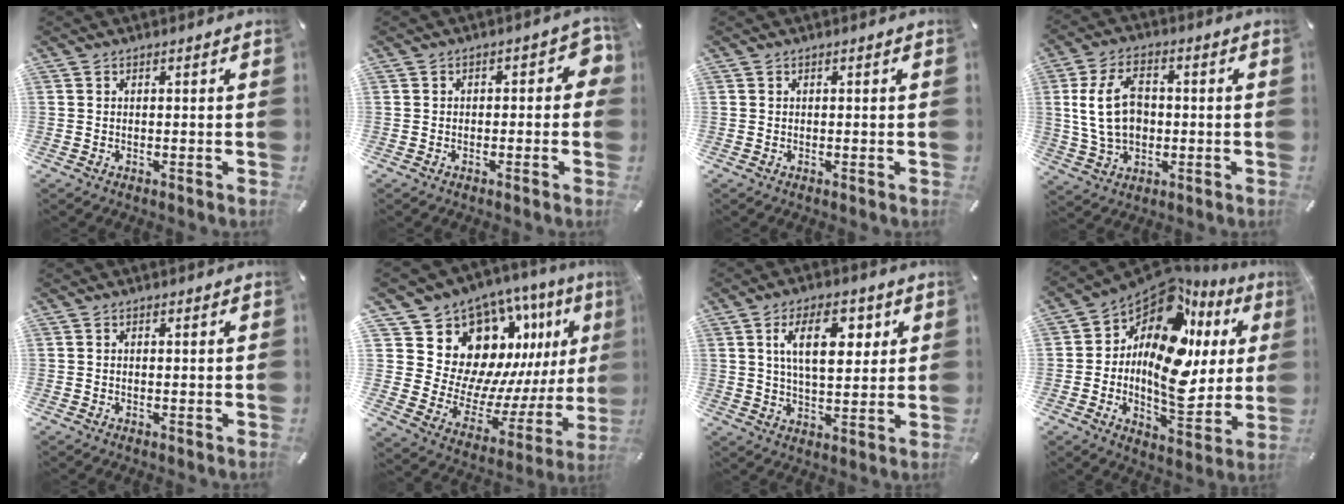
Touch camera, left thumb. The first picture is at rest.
{"total": 4.3, "force": [-0.7, 2.7, 3.3], "torque": [-0.044, 0.011, -0.017]}
{"total": 0.0}
{"total": 11.8, "force": [0.7, 8.1, 8.6], "torque": [-0.174, 0.007, 0.012]}
{"total": 0.5, "force": [0.0, 0.4, 0.4], "torque": [-0.007, 0.001, 0.000]}
{"total": 16.6, "force": [10.7, 11.2, 6.0], "torque": [-0.083, -0.120, 0.214]}
{"total": 12.6, "force": [4.6, 6.6, 9.6], "torque": [-0.151, -0.001, 0.076]}
{"total": 17.7, "force": [4.9, 10.1, 13.7], "torque": [-0.249, -0.071, 0.074]}